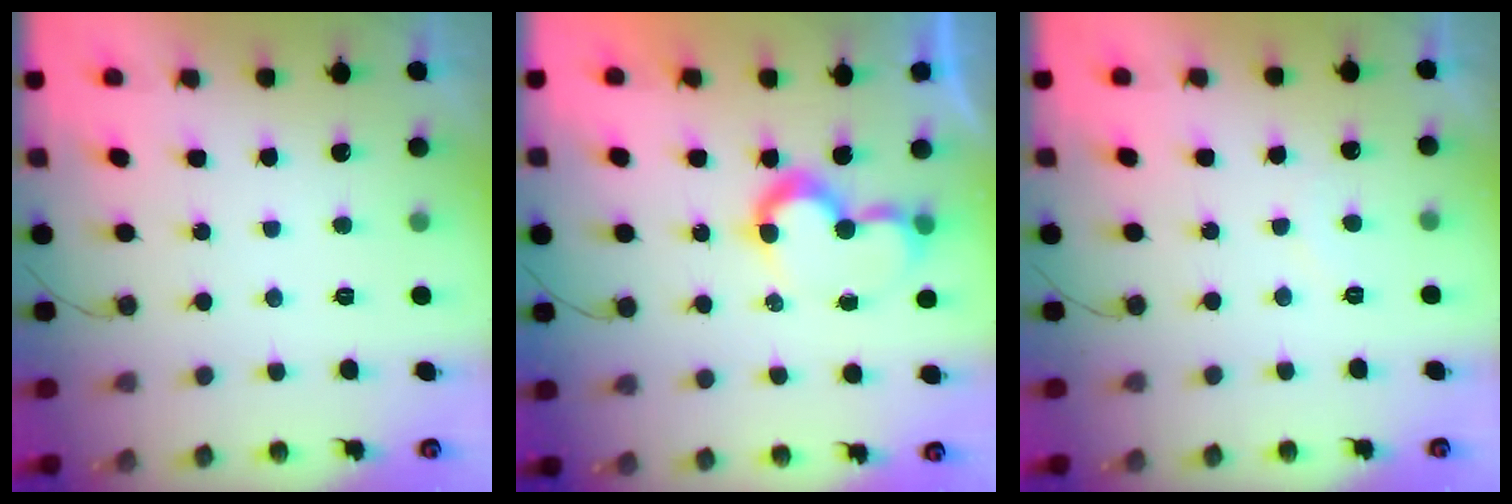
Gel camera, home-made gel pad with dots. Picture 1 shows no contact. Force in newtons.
{"total": 8.2, "press": 8.2, "slide": 0.3}
{"total": 4.2, "press": 4.2, "slide": 0.3}